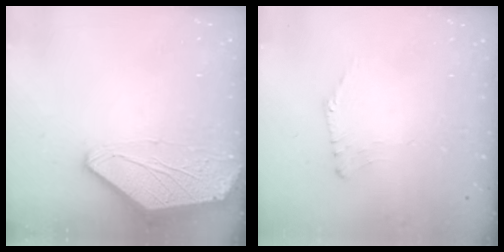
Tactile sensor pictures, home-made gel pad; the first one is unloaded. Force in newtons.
{"total": 1.2, "press": 1.0, "slide": 0.7}